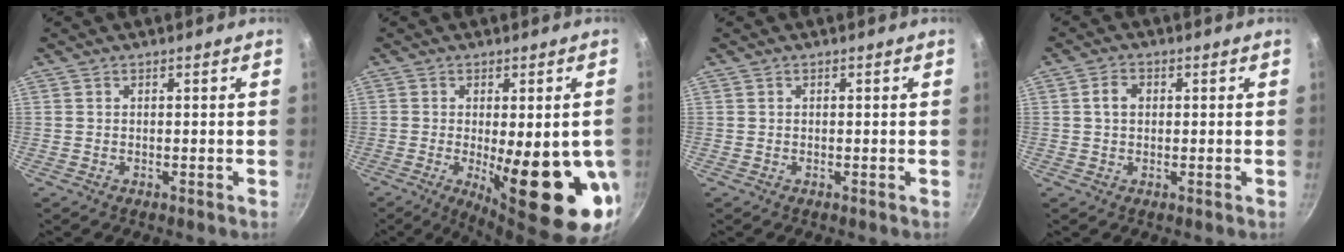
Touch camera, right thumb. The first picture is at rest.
{"total": 20.2, "force": [-3.9, 5.9, 18.9], "torque": [-0.238, -0.027, -0.037]}
{"total": 0.0}
{"total": 3.0, "force": [0.4, 2.3, 1.9], "torque": [-0.026, 0.007, 0.003]}